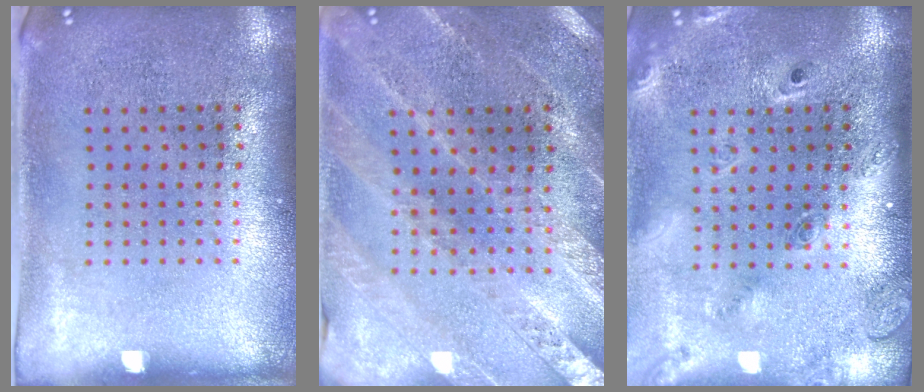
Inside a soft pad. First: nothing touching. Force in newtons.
{"total": 1.3, "press": 1.3, "slide": 0.2}
{"total": 2.4, "press": 1.7, "slide": 1.7}